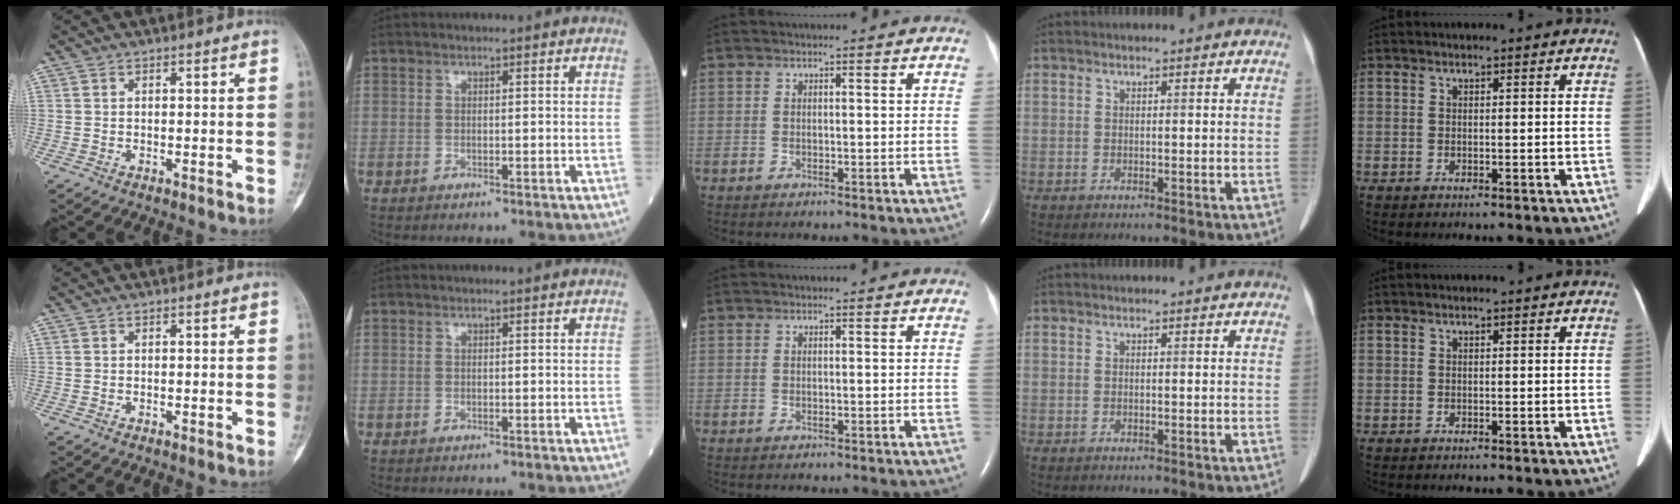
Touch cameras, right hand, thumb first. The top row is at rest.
{}